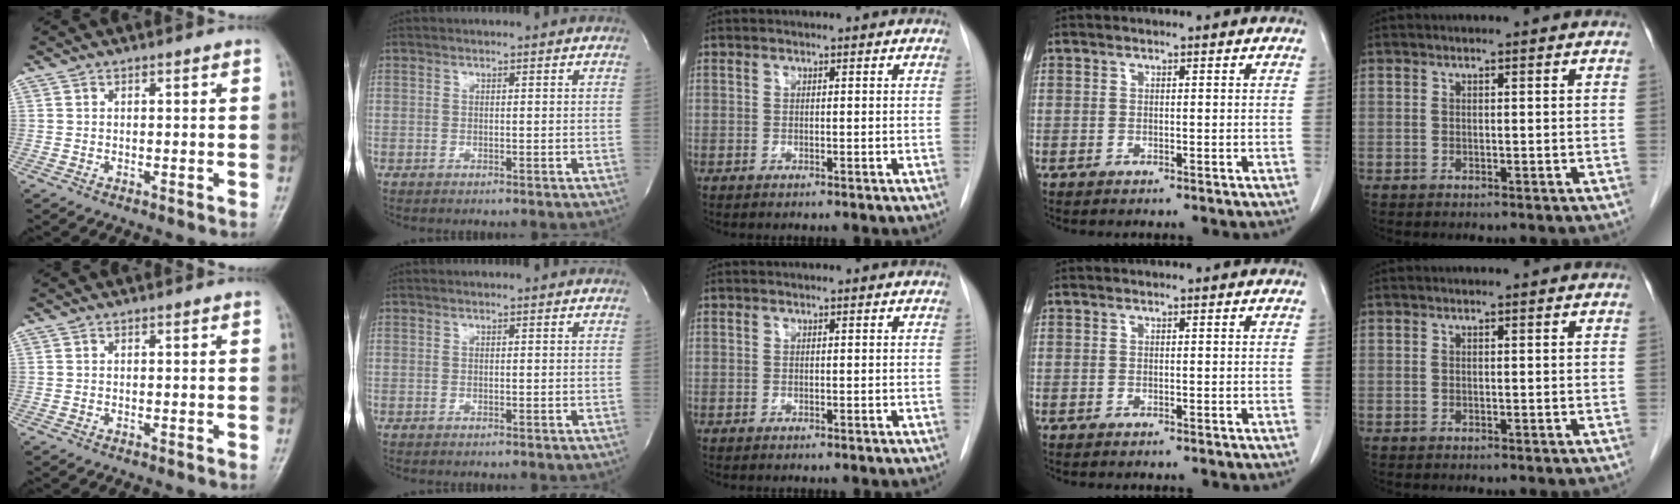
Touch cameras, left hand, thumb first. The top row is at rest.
{}